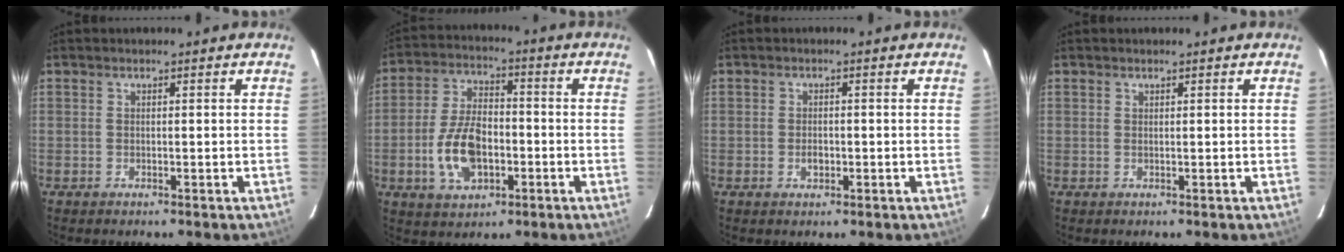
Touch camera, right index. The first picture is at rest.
{"total": 11.9, "force": [-3.3, 6.8, 9.2], "torque": [-0.185, 0.010, -0.051]}
{"total": 2.0, "force": [-0.5, 1.3, 1.3], "torque": [-0.024, 0.002, -0.009]}
{"total": 0.0}